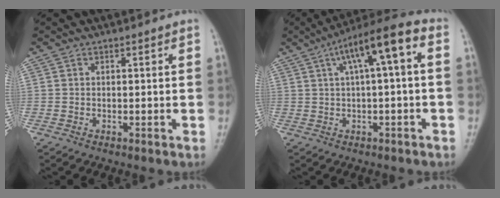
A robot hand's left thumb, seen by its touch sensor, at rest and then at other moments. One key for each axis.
{"total": 10.0, "fx": 2.1, "fy": 2.2, "fz": 9.5, "tx": -0.158, "ty": 0.045, "tz": 0.030}